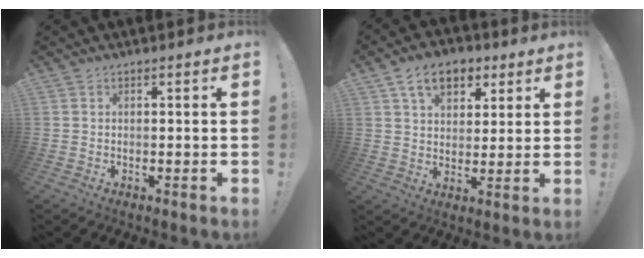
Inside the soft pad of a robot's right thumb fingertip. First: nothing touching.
{"total": 11.7, "force": [5.9, 7.8, 6.3], "torque": [-0.093, -0.014, 0.111]}